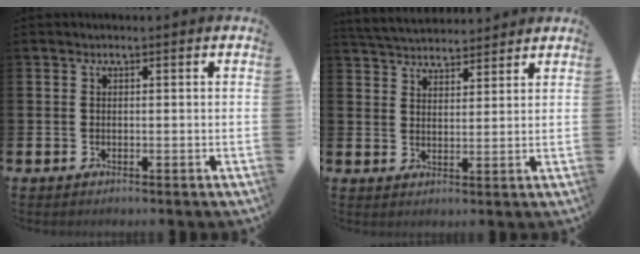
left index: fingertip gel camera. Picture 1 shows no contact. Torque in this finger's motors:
{"motor_torque": [1.08, -1.06, 0.10, 0.11]}